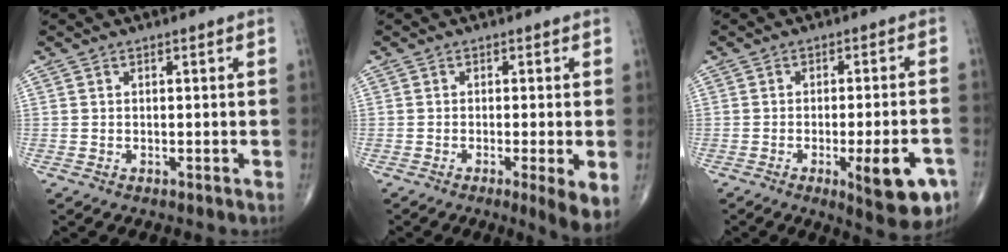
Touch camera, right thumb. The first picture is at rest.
{"total": 5.4, "force": [-1.5, 0.6, 5.1], "torque": [-0.083, -0.017, -0.027]}
{"total": 11.3, "force": [-4.8, 3.0, 9.8], "torque": [-0.117, 0.011, -0.056]}